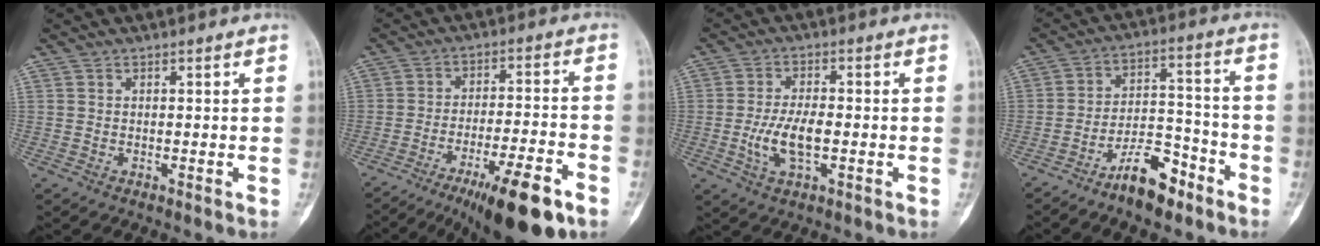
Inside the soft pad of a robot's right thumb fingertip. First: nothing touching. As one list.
[{"total": 16.0, "force": [-9.7, 3.1, 12.3], "torque": [-0.181, 0.042, -0.151]}, {"total": 7.4, "force": [-1.5, 3.2, 6.5], "torque": [-0.132, 0.005, -0.026]}, {"total": 10.2, "force": [-7.2, 4.0, 6.0], "torque": [-0.089, 0.066, -0.129]}]